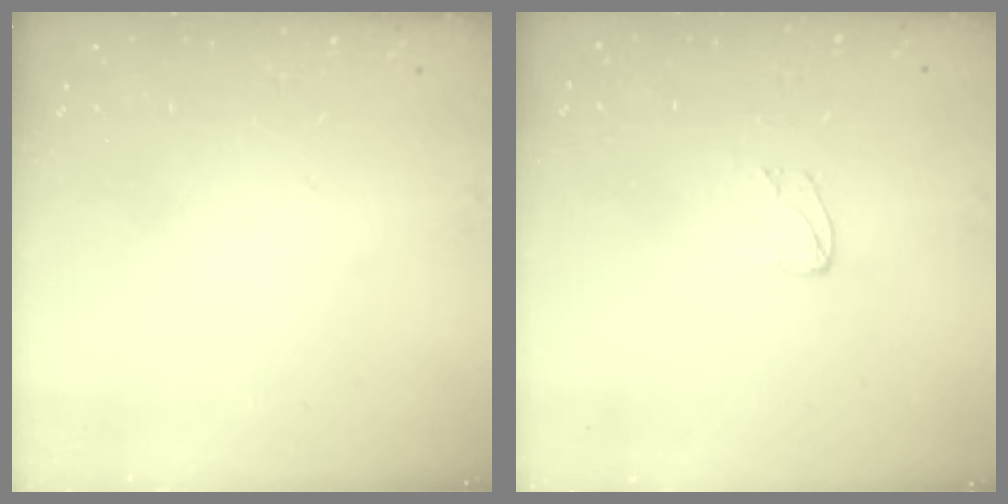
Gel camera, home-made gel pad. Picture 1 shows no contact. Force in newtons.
{"total": 3.2, "press": 3.2, "slide": 0.2}